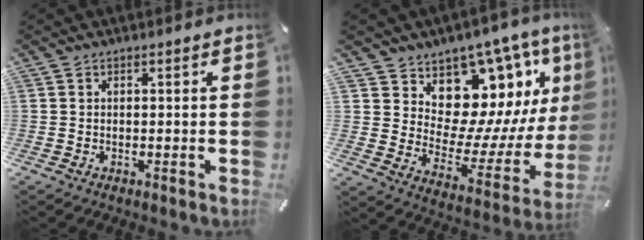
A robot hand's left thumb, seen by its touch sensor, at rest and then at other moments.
{"total": 14.1, "force": [9.1, 9.2, 5.5], "torque": [-0.076, -0.110, 0.165]}